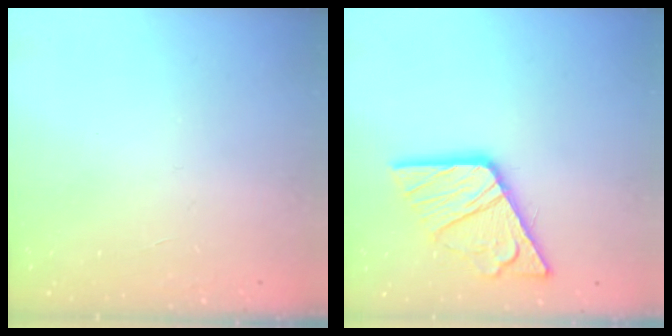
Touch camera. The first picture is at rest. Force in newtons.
{"total": 17.5, "press": 17.4, "slide": 2.1}